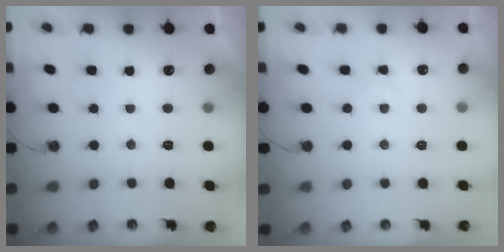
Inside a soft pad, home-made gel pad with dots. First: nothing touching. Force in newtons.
{"total": 5.9, "press": 5.8, "slide": 0.7}